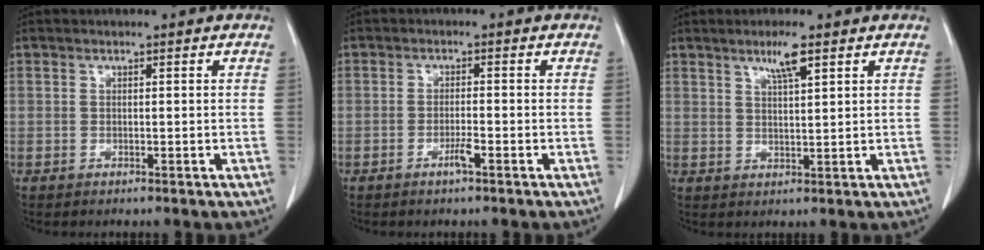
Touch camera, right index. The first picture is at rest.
{"total": 2.1, "force": [-1.1, 0.0, 1.8], "torque": [-0.030, 0.000, -0.020]}
{"total": 3.9, "force": [2.4, 0.2, 3.1], "torque": [-0.057, -0.001, 0.044]}